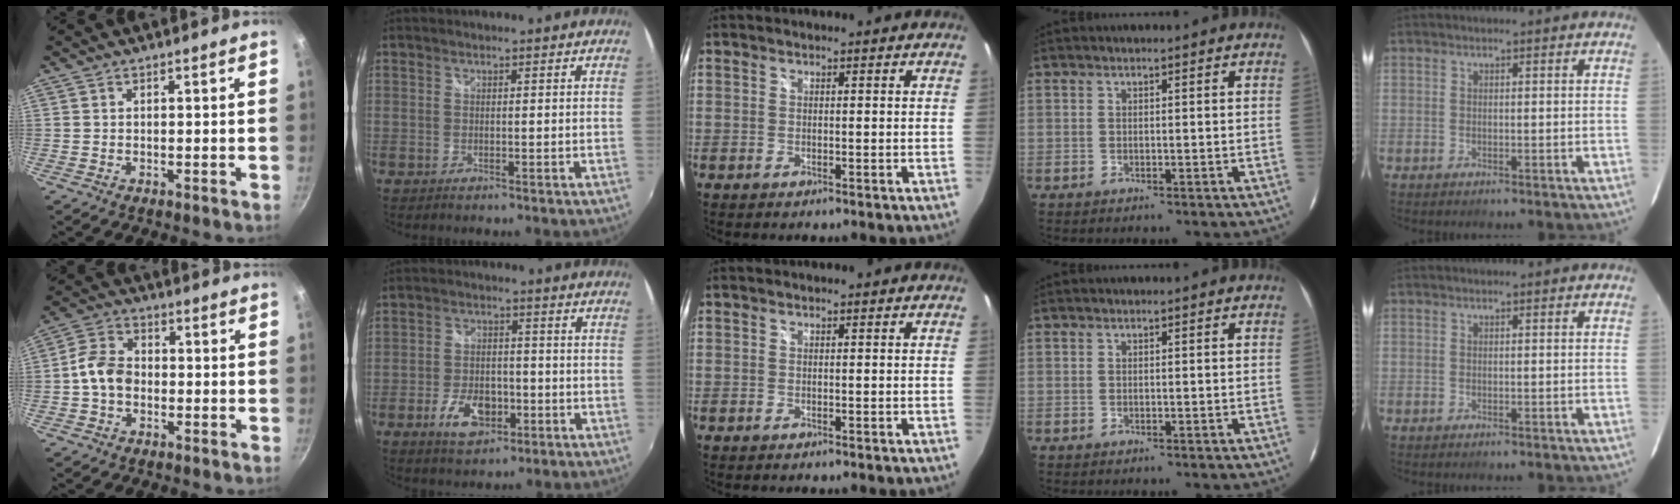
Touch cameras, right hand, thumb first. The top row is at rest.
{"thumb": {"total": 7.2, "force": [-1.1, 5.4, 4.6], "torque": [-0.069, 0.026, -0.032]}, "index": {"total": 8.3, "force": [-3.6, 5.0, 5.6], "torque": [-0.115, 0.004, -0.055]}}